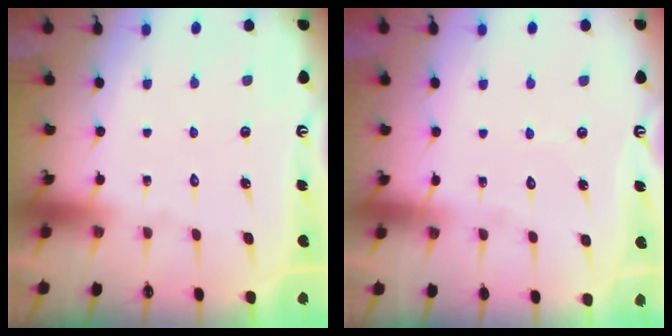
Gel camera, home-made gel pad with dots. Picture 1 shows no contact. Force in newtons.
{"total": 2.7, "press": 2.7, "slide": 0.2}